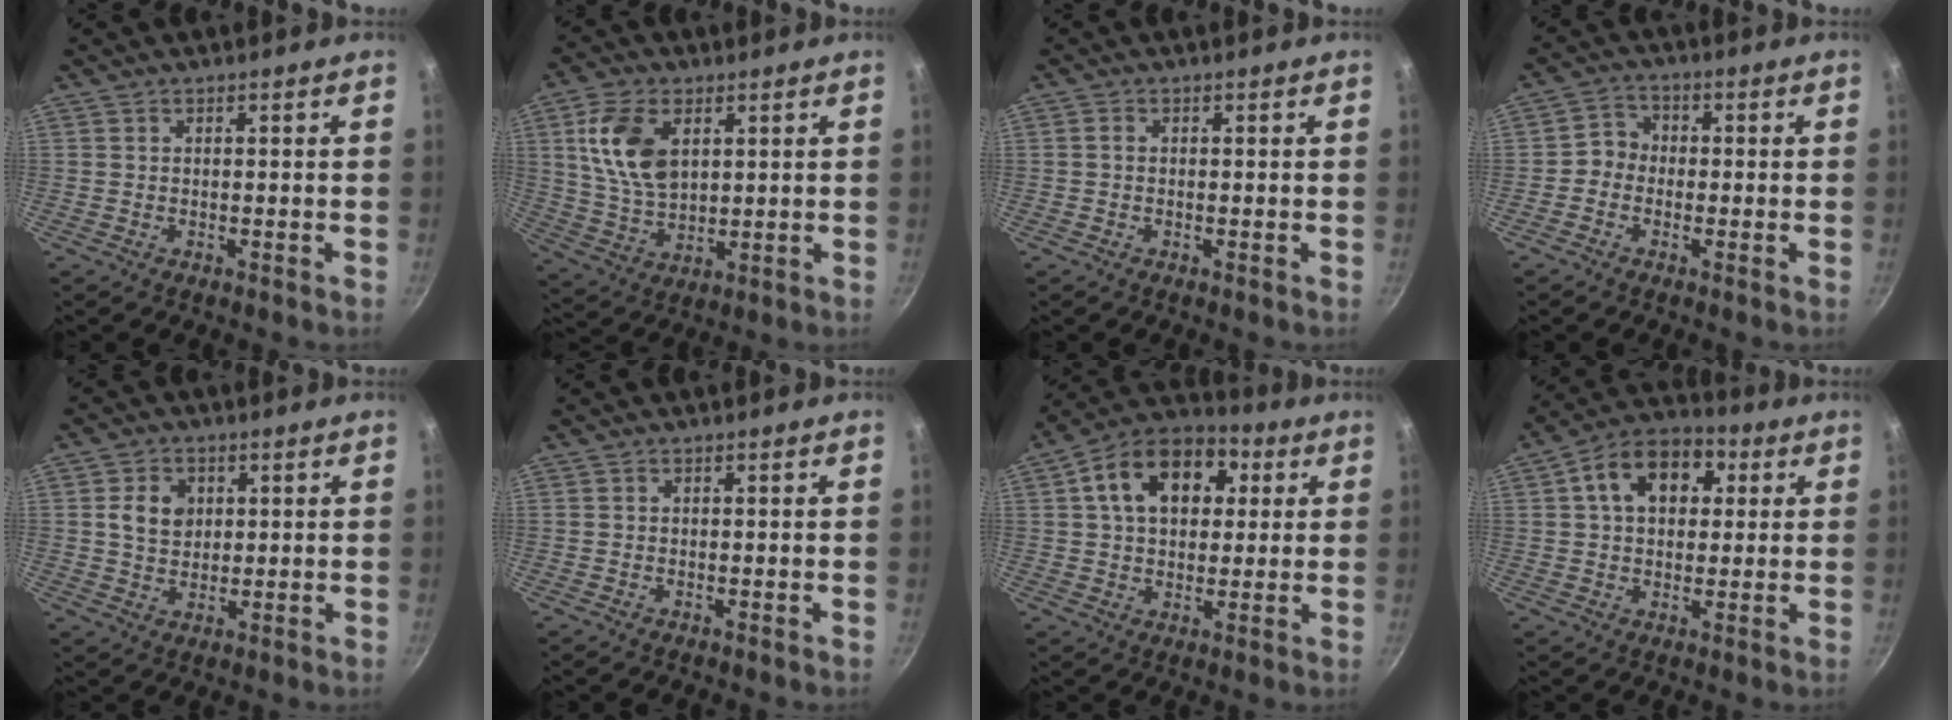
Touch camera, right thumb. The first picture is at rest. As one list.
[{"total": 12.3, "force": [3.7, 7.5, 9.1], "torque": [-0.159, -0.018, 0.076]}, {"total": 0.8, "force": [0.0, 0.6, 0.5], "torque": [-0.009, 0.005, -0.002]}, {"total": 3.8, "force": [-0.9, 3.4, 1.4], "torque": [-0.002, 0.018, -0.030]}, {"total": 6.2, "force": [1.4, 5.0, 3.5], "torque": [-0.043, -0.002, 0.022]}, {"total": 0.0}, {"total": 16.2, "force": [4.2, 11.2, 10.9], "torque": [-0.155, 0.019, 0.050]}, {"total": 13.0, "force": [3.5, 9.1, 8.7], "torque": [-0.109, 0.018, 0.036]}]